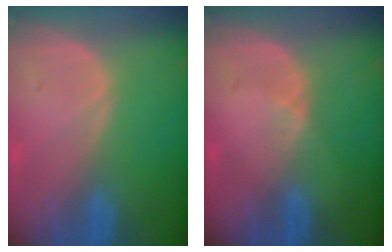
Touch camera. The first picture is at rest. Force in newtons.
{"total": 1.8, "press": 1.2, "slide": 1.3}